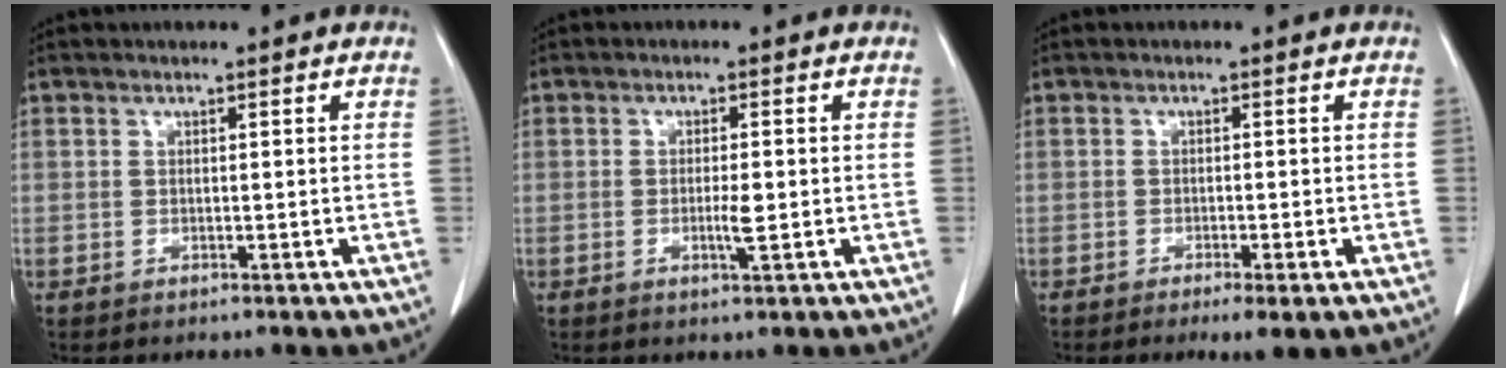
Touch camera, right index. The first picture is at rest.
{"total": 2.7, "force": [-0.6, 0.3, 2.6], "torque": [-0.049, -0.001, -0.008]}
{"total": 3.2, "force": [-1.8, 0.5, 2.7], "torque": [-0.039, -0.007, -0.024]}